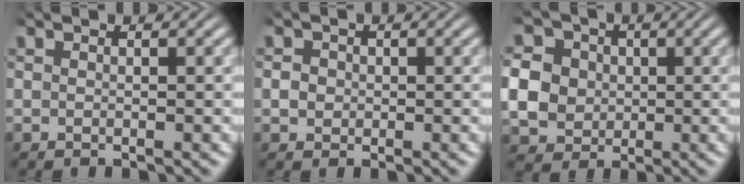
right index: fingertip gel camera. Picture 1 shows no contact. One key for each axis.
{"total": 0.9, "fx": -0.2, "fy": 0.9, "fz": 0.3, "tx": -0.010, "ty": -0.006, "tz": 0.001}
{"total": 10.0, "fx": 0.2, "fy": 9.1, "fz": 4.1, "tx": -0.103, "ty": -0.029, "tz": 0.003}